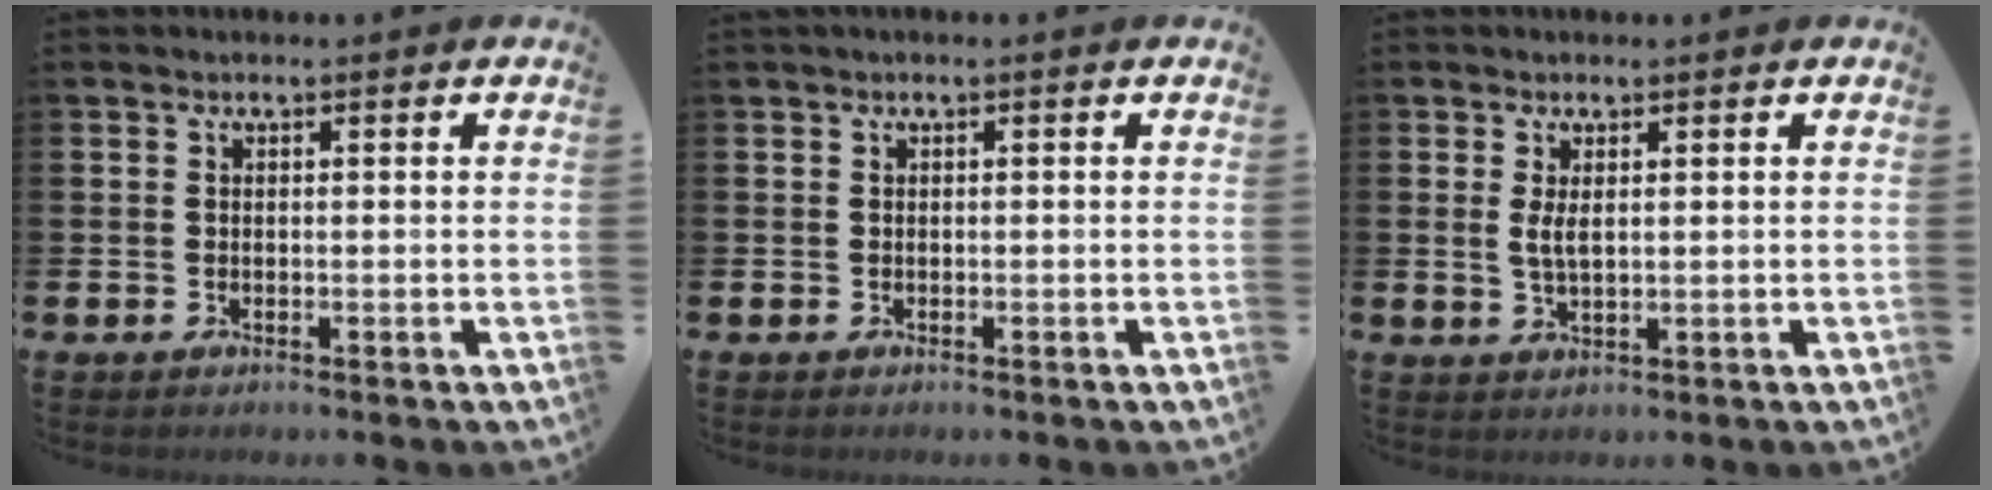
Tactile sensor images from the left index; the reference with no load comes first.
{"total": 0.0}
{"total": 2.4, "force": [1.0, 0.8, 2.0], "torque": [-0.038, 0.001, 0.016]}